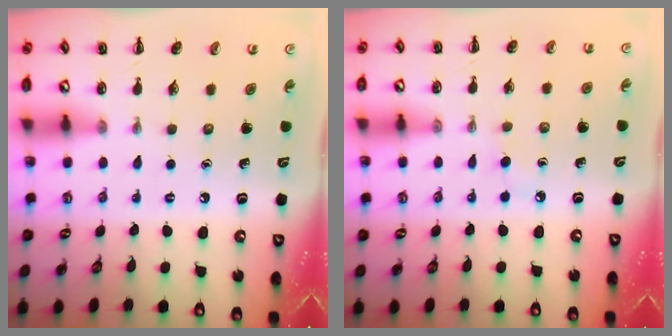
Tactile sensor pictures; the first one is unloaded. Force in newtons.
{"total": 2.4, "press": 2.2, "slide": 1.0}